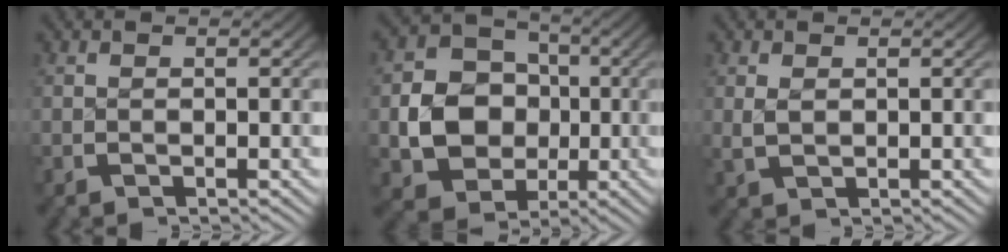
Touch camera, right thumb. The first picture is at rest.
{"total": 11.5, "force": [-1.2, 9.7, 6.0], "torque": [-0.133, -0.036, -0.018]}
{"total": 1.2, "force": [0.5, 0.8, 0.8], "torque": [-0.021, -0.005, 0.018]}